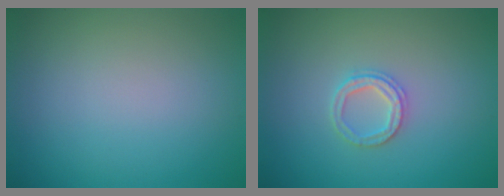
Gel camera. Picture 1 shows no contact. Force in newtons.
{"total": 2.1, "press": 2.0, "slide": 0.4}